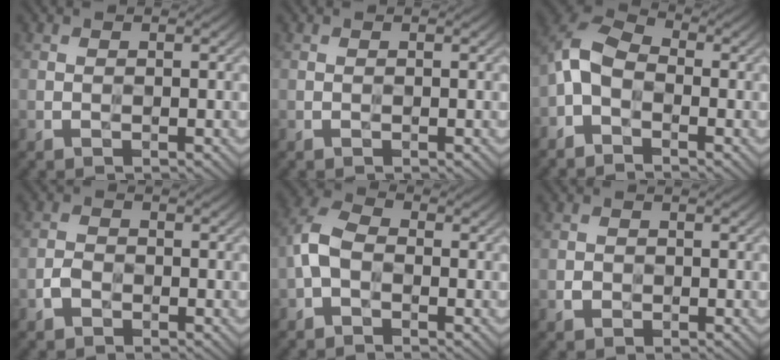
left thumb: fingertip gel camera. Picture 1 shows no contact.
{"total": 0.0}
{"total": 5.8, "force": [-2.2, 3.7, 3.9], "torque": [-0.091, 0.009, -0.062]}
{"total": 1.9, "force": [-1.1, 1.3, 0.9], "torque": [-0.018, 0.003, -0.026]}
{"total": 4.3, "force": [-1.2, 2.8, 3.0], "torque": [-0.073, 0.011, -0.037]}
{"total": 1.0, "force": [-0.4, 0.9, 0.3], "torque": [-0.003, -0.004, -0.010]}